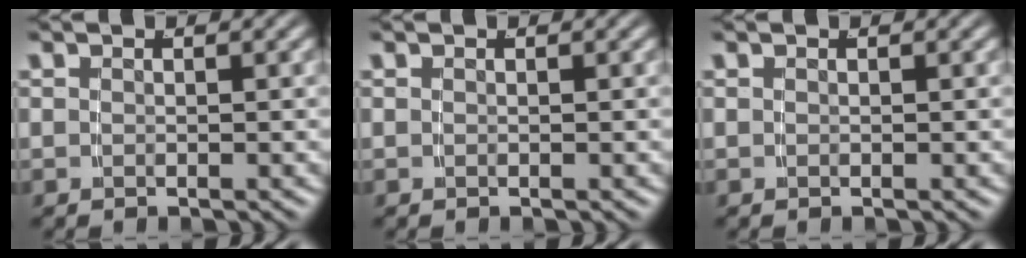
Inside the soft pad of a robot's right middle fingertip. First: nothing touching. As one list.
[{"total": 0.0}, {"total": 0.0}]